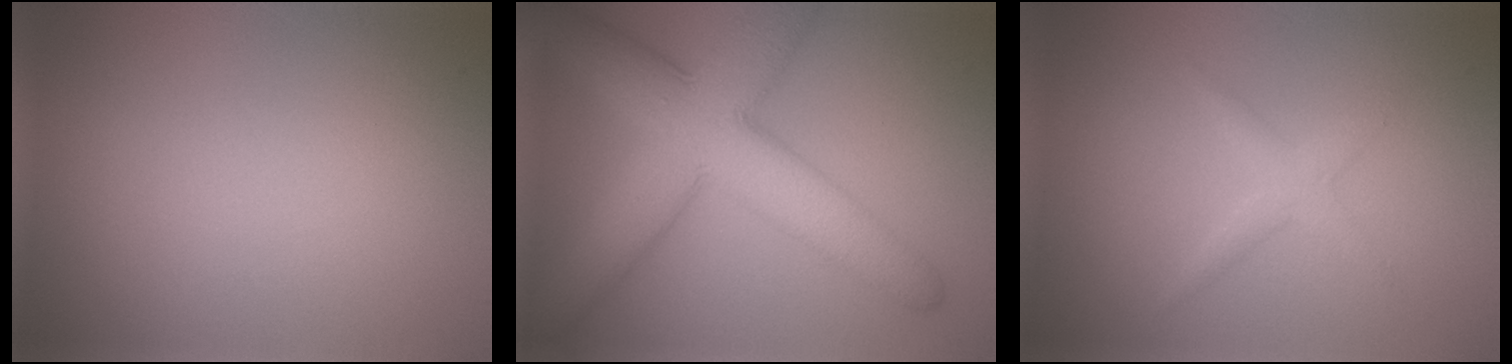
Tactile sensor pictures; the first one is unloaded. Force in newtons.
{"total": 9.6, "press": 9.6, "slide": 0.2}
{"total": 1.6, "press": 1.6, "slide": 0.0}